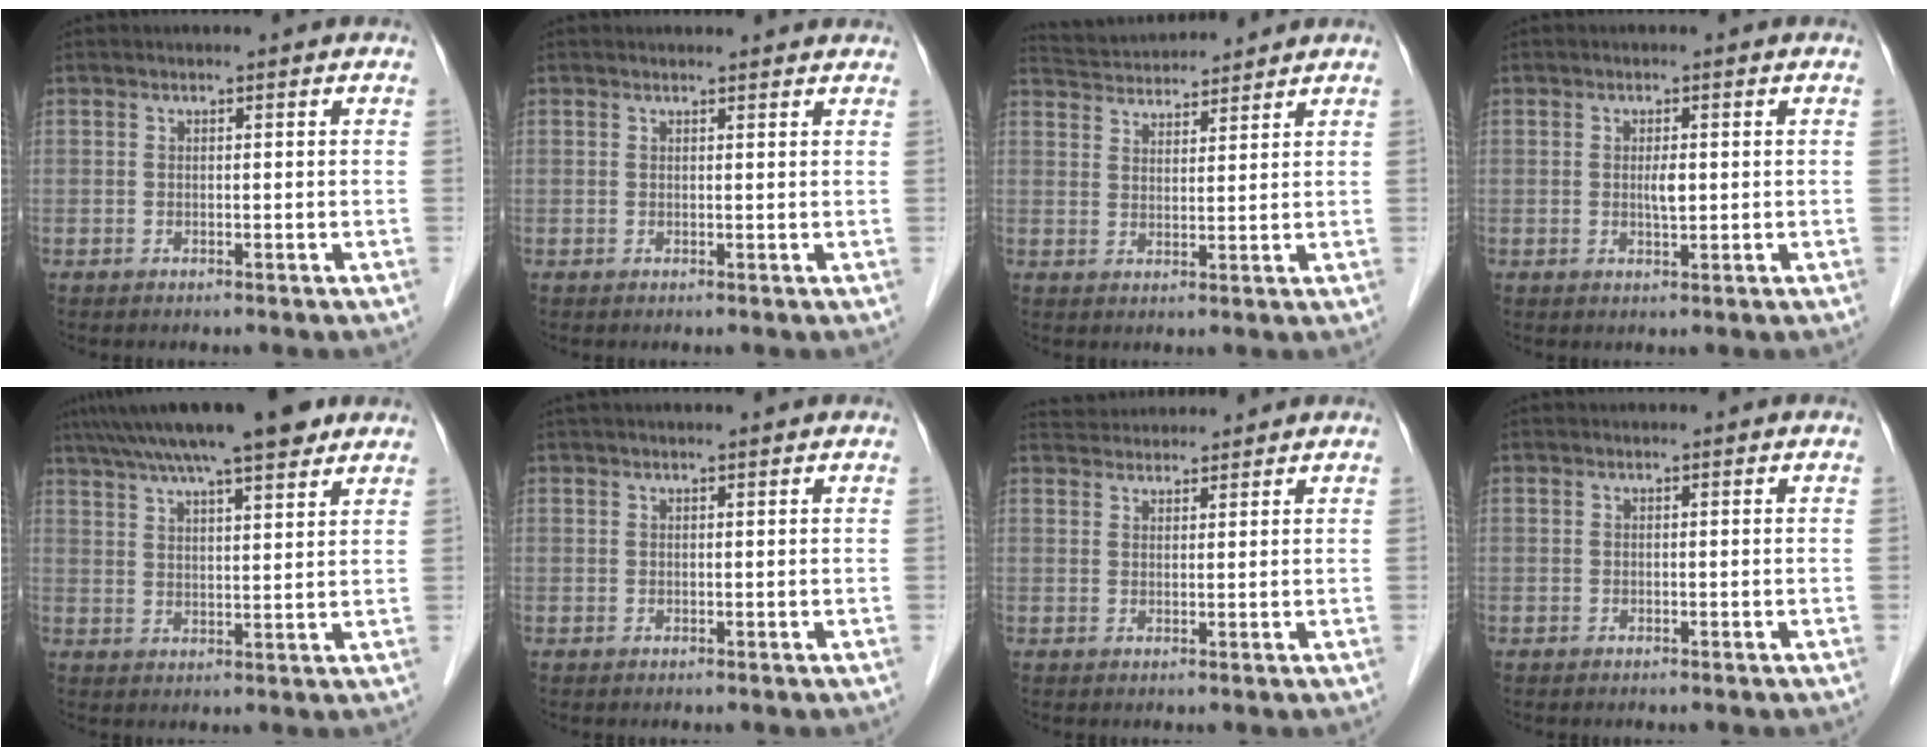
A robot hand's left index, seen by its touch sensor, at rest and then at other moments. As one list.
[{"total": 4.1, "force": [4.0, 0.6, 0.8], "torque": [-0.013, 0.010, 0.038]}, {"total": 8.3, "force": [8.2, 0.8, 1.4], "torque": [-0.035, 0.031, 0.134]}, {"total": 2.0, "force": [0.2, 0.5, 1.9], "torque": [-0.036, -0.001, 0.005]}, {"total": 15.5, "force": [12.2, 2.0, 9.4], "torque": [-0.160, 0.035, 0.185]}, {"total": 3.0, "force": [2.5, 0.1, 1.6], "torque": [-0.020, 0.032, 0.039]}, {"total": 5.4, "force": [5.3, 0.8, 0.7], "torque": [-0.014, 0.038, 0.085]}, {"total": 0.0}]